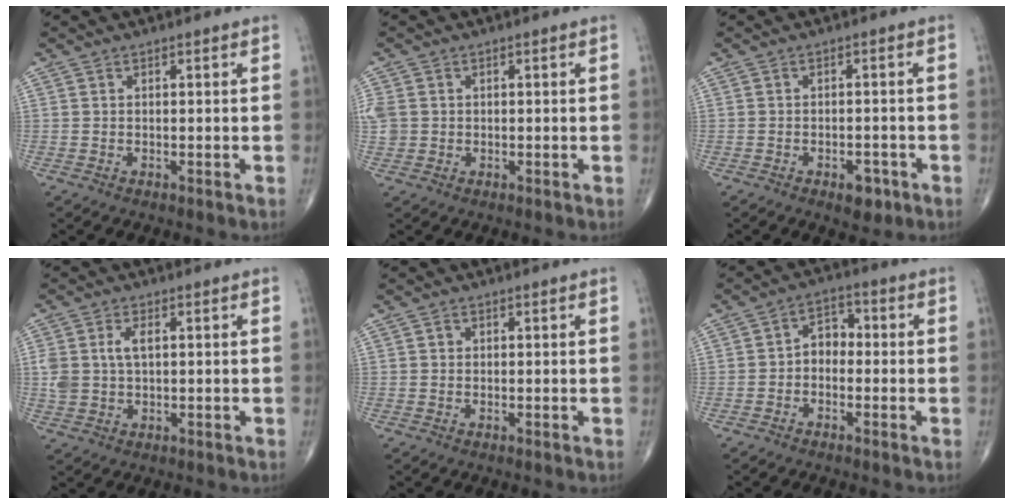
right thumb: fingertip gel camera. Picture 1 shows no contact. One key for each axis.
{"total": 5.0, "fx": 0.5, "fy": 4.3, "fz": 2.5, "tx": -0.067, "ty": 0.007, "tz": 0.016}
{"total": 3.8, "fx": -2.0, "fy": 2.1, "fz": 2.5, "tx": -0.022, "ty": 0.007, "tz": -0.024}
{"total": 5.1, "fx": 1.1, "fy": 3.0, "fz": 4.0, "tx": -0.084, "ty": 0.006, "tz": 0.022}
{"total": 0.8, "fx": 0.1, "fy": 0.8, "fz": 0.3, "tx": -0.001, "ty": 0.002, "tz": 0.000}
{"total": 4.7, "fx": -0.9, "fy": 3.4, "fz": 3.1, "tx": -0.030, "ty": 0.025, "tz": -0.031}